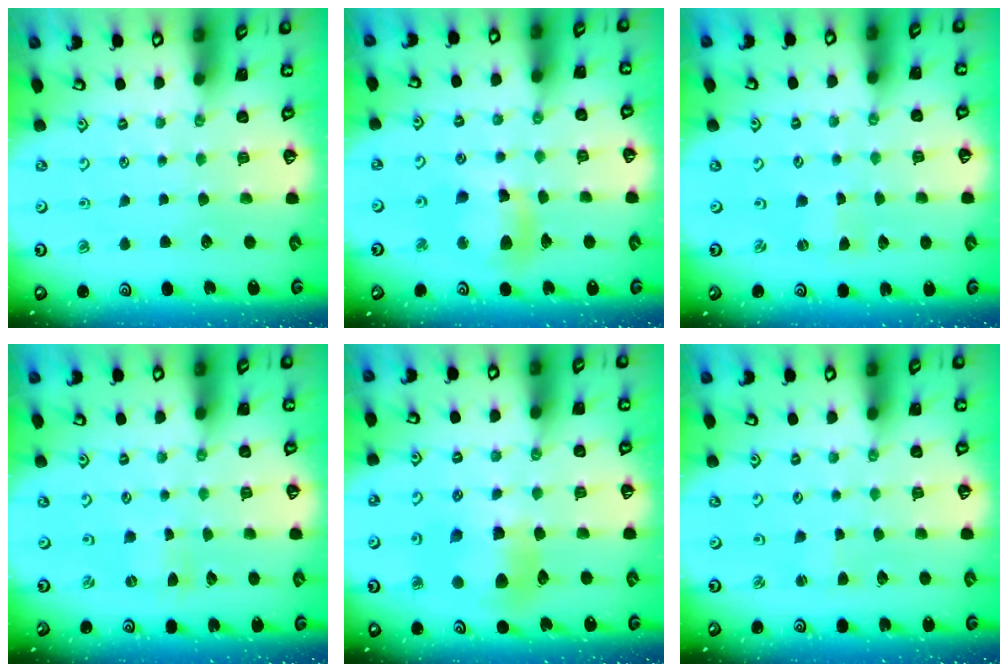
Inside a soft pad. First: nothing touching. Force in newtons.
{"total": 11.9, "press": 11.8, "slide": 1.7}
{"total": 0.0}
{"total": 0.0}
{"total": 10.5, "press": 10.4, "slide": 1.0}
{"total": 1.5, "press": 1.5, "slide": 0.1}